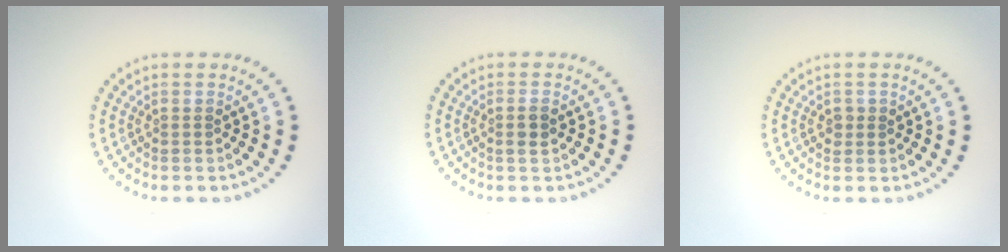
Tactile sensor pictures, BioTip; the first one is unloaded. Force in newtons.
{"total": 1.2, "press": 1.1, "slide": 0.4}
{"total": 0.9, "press": 0.9, "slide": 0.3}